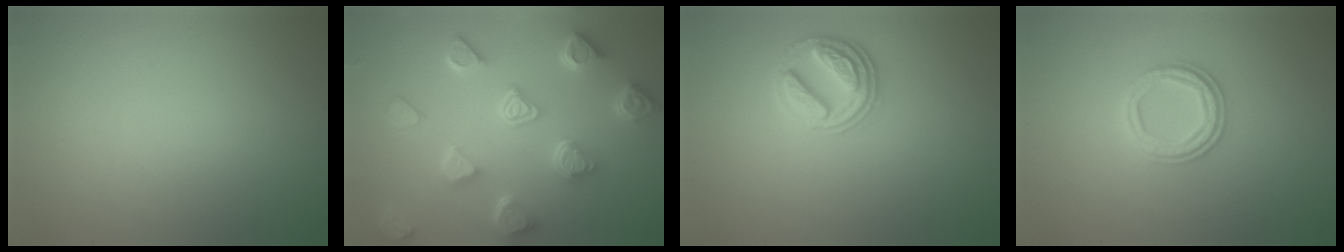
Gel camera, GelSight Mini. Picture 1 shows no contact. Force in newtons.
{"total": 6.7, "press": 5.4, "slide": 3.9}
{"total": 2.9, "press": 2.8, "slide": 0.8}
{"total": 2.9, "press": 2.7, "slide": 1.0}